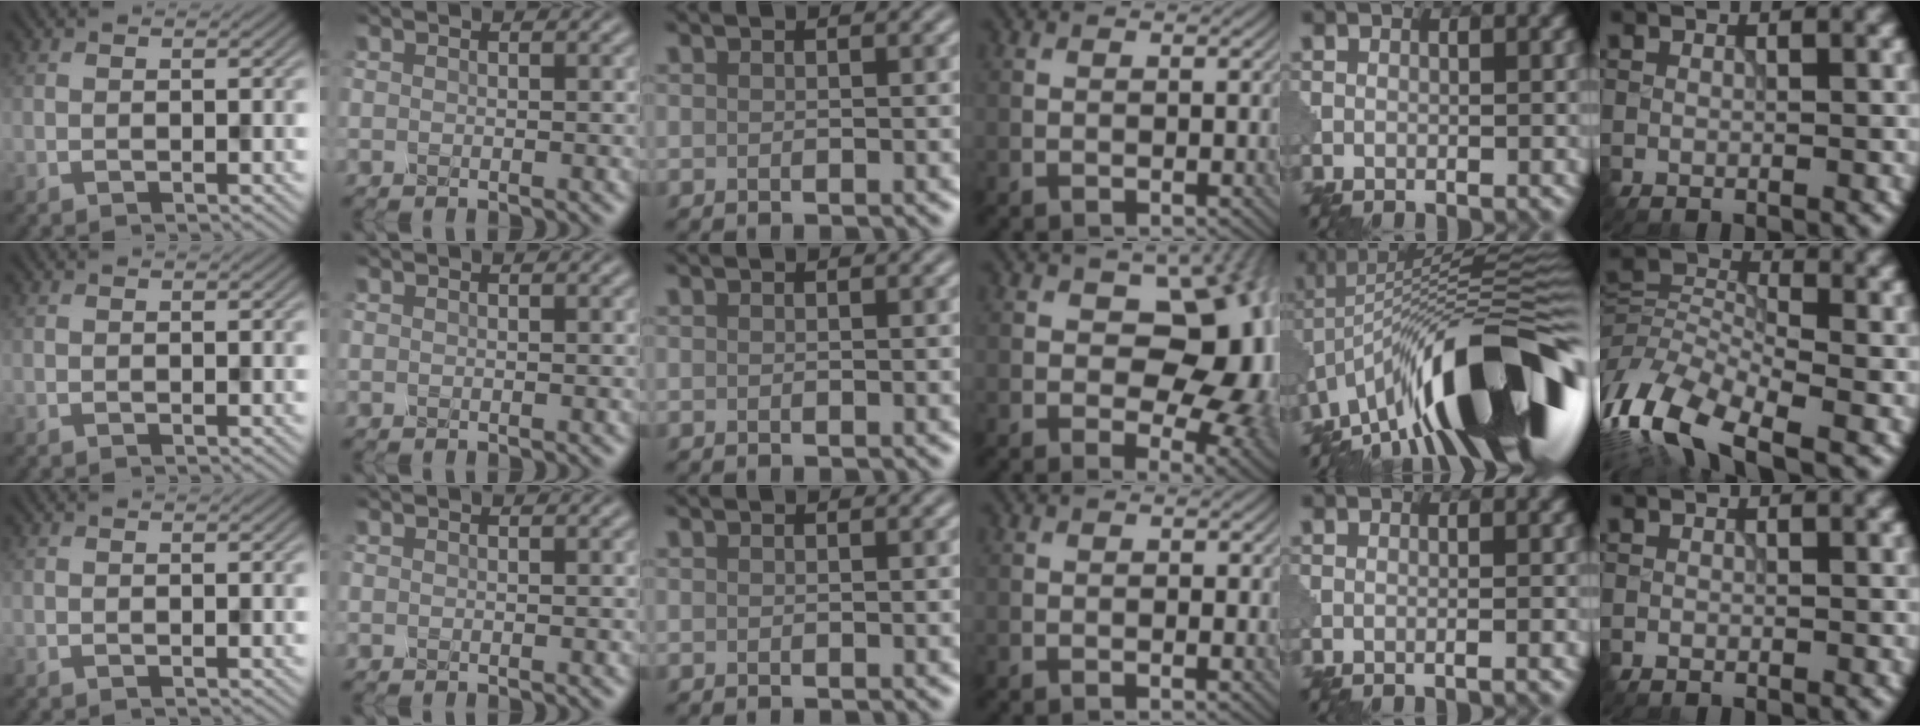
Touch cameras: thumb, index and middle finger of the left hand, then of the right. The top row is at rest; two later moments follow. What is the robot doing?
{"motion": "shake", "object": "salt shaker"}